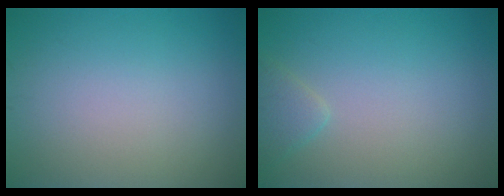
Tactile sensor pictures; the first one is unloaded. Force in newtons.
{"total": 1.4, "press": 1.4, "slide": 0.1}